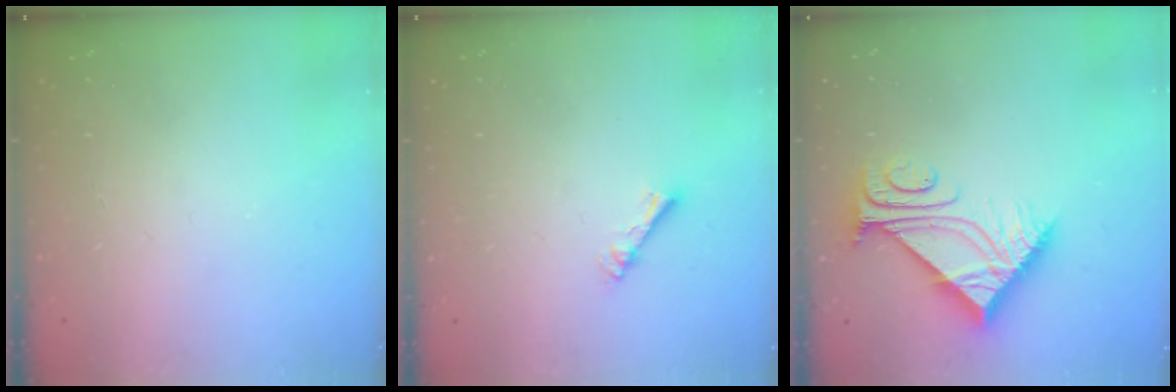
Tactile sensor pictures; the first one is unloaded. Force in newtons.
{"total": 2.3, "press": 2.2, "slide": 0.4}
{"total": 9.0, "press": 8.9, "slide": 1.0}